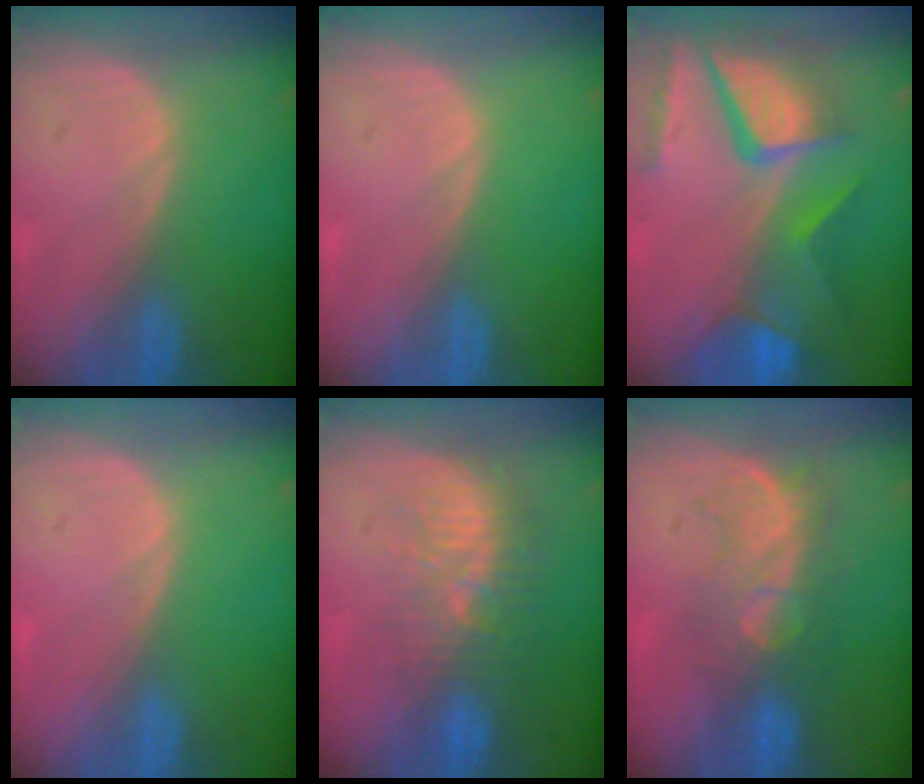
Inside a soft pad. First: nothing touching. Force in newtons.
{"total": 0.0}
{"total": 11.6, "press": 9.7, "slide": 6.5}
{"total": 0.0}
{"total": 9.4, "press": 8.8, "slide": 3.4}
{"total": 8.1, "press": 7.8, "slide": 2.2}